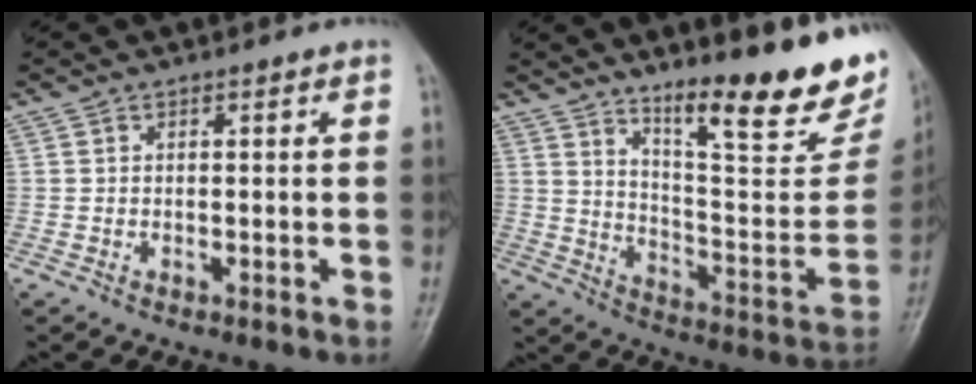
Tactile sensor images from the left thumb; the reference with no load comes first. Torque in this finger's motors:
{"motor_torque": [0.56, 0.52, 1.43, -1.34, 0.13]}